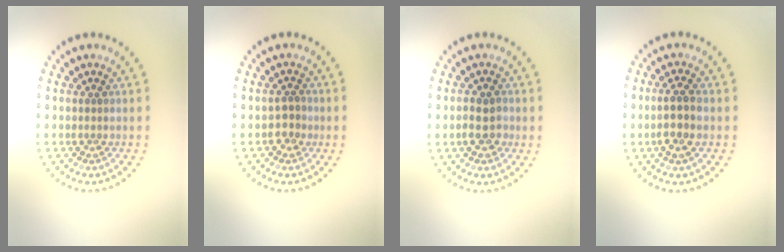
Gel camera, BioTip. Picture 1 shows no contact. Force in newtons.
{"total": 1.9, "press": 1.8, "slide": 0.6}
{"total": 2.2, "press": 2.2, "slide": 0.5}
{"total": 2.9, "press": 2.7, "slide": 1.0}